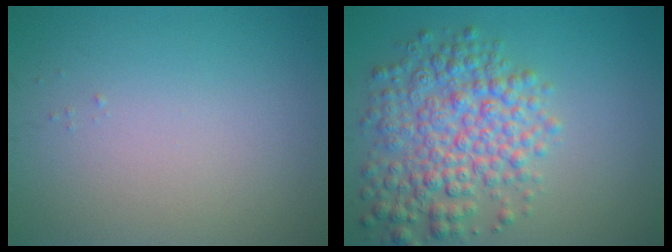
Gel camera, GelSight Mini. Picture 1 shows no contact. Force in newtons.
{"total": 6.6, "press": 6.6, "slide": 0.2}